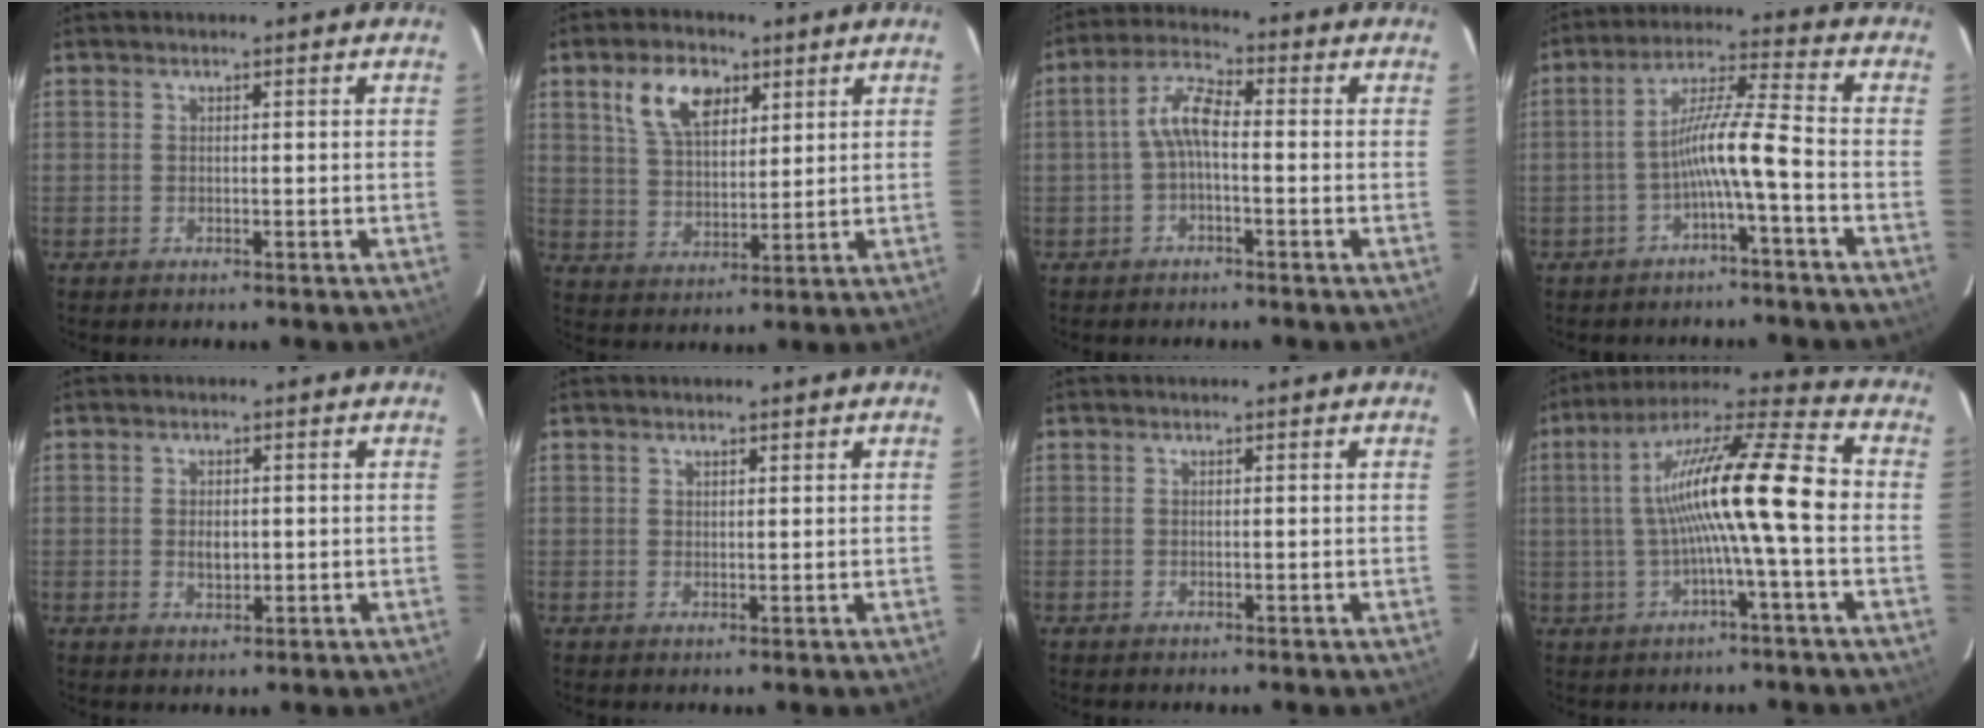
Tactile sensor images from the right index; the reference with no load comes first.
{"total": 10.1, "force": [5.1, 5.6, 6.6], "torque": [-0.126, 0.018, 0.095]}
{"total": 5.5, "force": [-1.1, 1.9, 5.0], "torque": [-0.110, 0.020, -0.026]}
{"total": 7.8, "force": [-3.3, -0.3, 7.1], "torque": [-0.152, 0.015, -0.059]}
{"total": 2.7, "force": [-0.1, 1.8, 2.0], "torque": [-0.035, -0.003, 0.001]}
{"total": 1.3, "force": [1.0, 0.6, 0.4], "torque": [-0.005, 0.002, 0.017]}
{"total": 0.0}
{"total": 16.1, "force": [-1.0, 0.6, 16.1], "torque": [-0.280, 0.027, -0.018]}